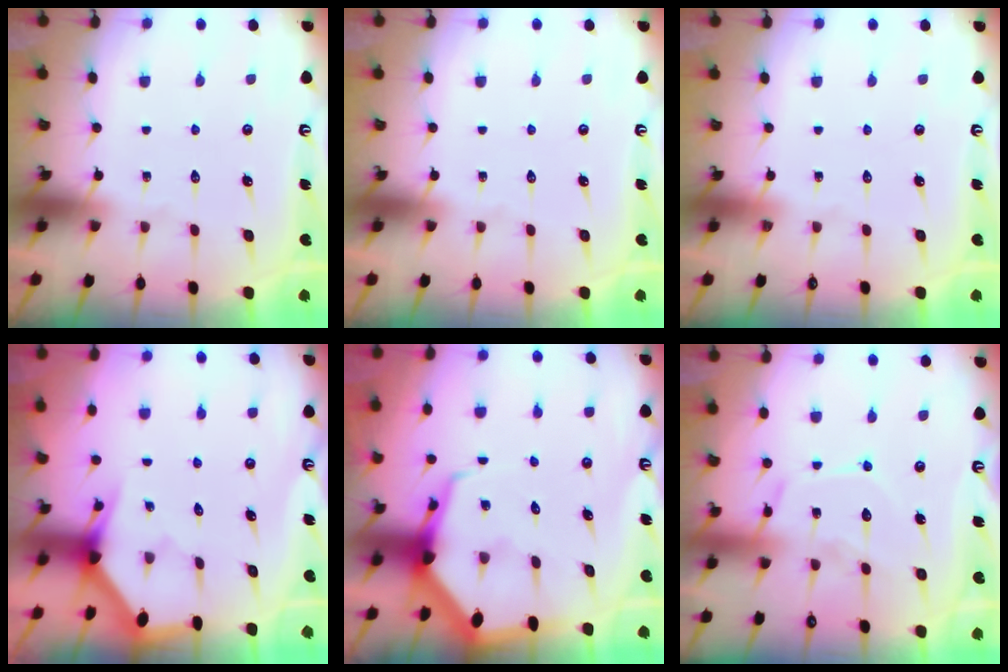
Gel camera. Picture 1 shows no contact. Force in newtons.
{"total": 0.0}
{"total": 0.0}
{"total": 3.1, "press": 3.1, "slide": 0.2}
{"total": 7.2, "press": 7.1, "slide": 0.8}
{"total": 11.8, "press": 11.7, "slide": 0.8}